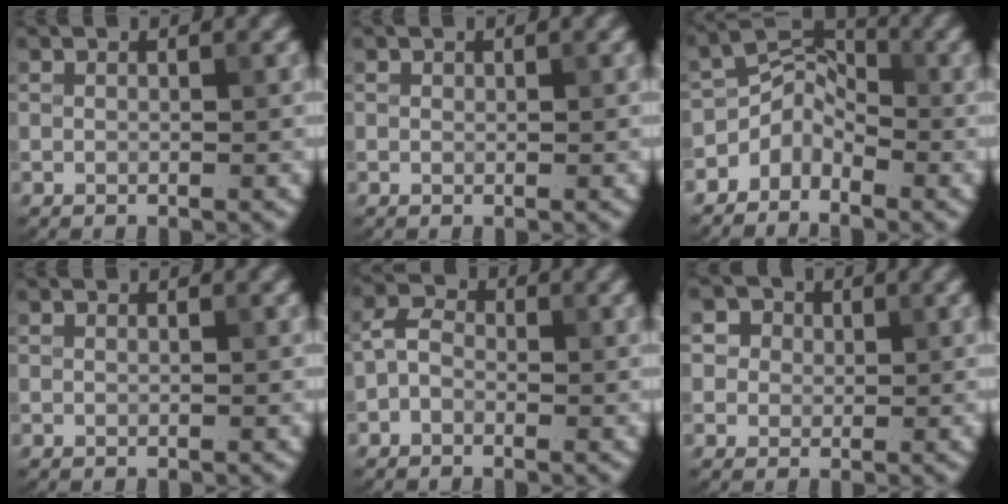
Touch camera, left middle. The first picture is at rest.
{"total": 0.0}
{"total": 3.9, "force": [-2.4, 2.4, 1.8], "torque": [-0.026, 0.004, -0.057]}
{"total": 0.0}
{"total": 2.2, "force": [-0.8, 1.6, 1.3], "torque": [-0.022, 0.008, -0.026]}
{"total": 4.5, "force": [2.1, 3.5, 1.9], "torque": [-0.025, 0.018, 0.013]}